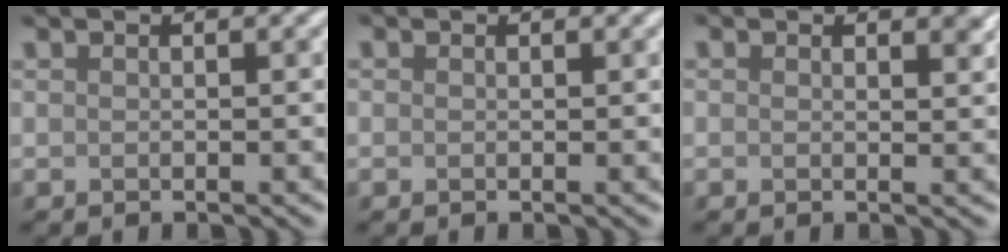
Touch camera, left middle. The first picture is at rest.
{"total": 0.0}
{"total": 1.4, "force": [0.8, 0.9, 0.7], "torque": [-0.006, -0.004, 0.009]}